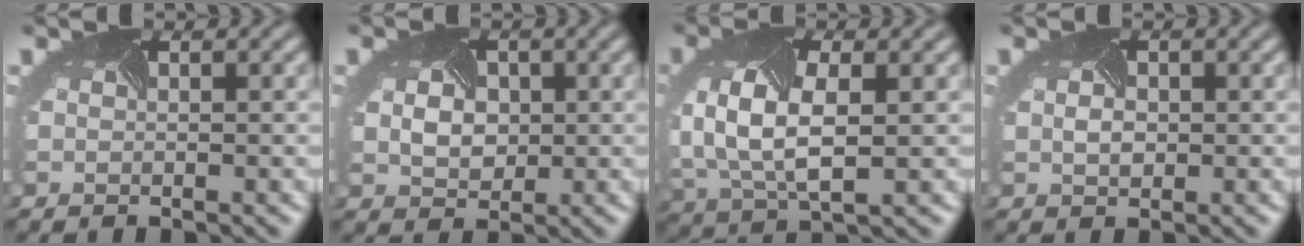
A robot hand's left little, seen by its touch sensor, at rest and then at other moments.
{"total": 3.3, "force": [0.3, 2.7, 2.0], "torque": [-0.040, -0.001, 0.006]}
{"total": 7.1, "force": [0.1, 4.1, 5.8], "torque": [-0.137, -0.011, 0.006]}
{"total": 1.9, "force": [0.1, 1.5, 1.2], "torque": [-0.018, 0.001, 0.005]}